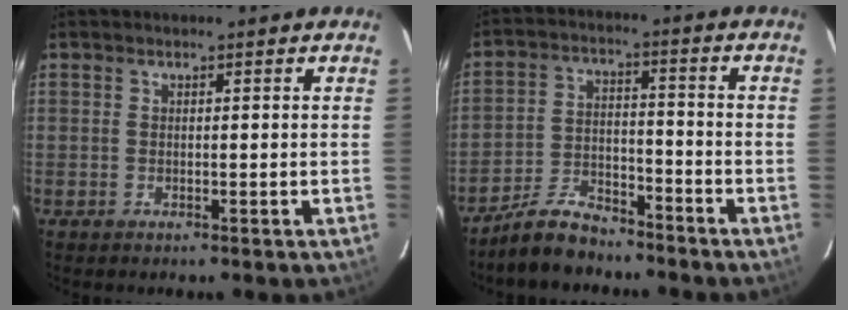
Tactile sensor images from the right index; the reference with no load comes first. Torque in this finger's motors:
{"motor_torque": [0.14, -0.39, 0.10, -0.01]}